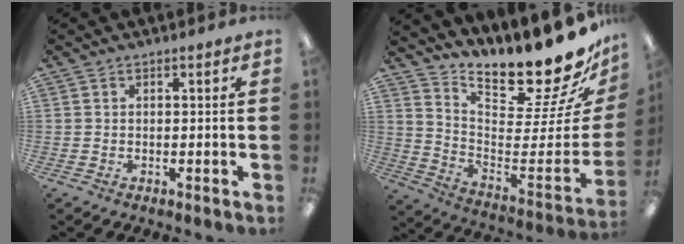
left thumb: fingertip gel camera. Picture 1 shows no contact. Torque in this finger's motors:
{"motor_torque": [0.16, 0.14, 0.72, -2.05, 0.08]}